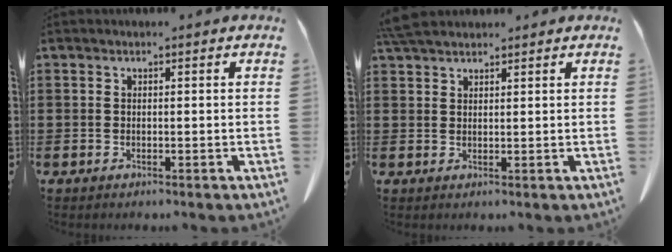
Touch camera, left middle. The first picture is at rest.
{"total": 3.5, "force": [3.2, 0.8, 1.4], "torque": [-0.036, -0.002, 0.061]}